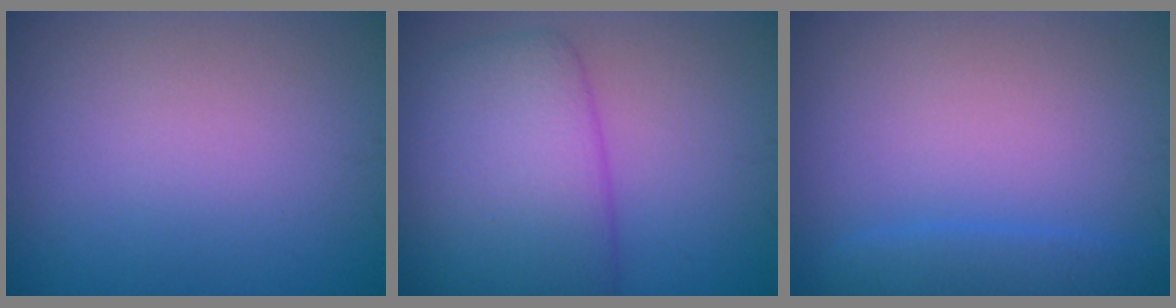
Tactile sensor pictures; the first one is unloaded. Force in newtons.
{"total": 7.7, "press": 7.7, "slide": 0.2}
{"total": 2.4, "press": 2.4, "slide": 0.2}